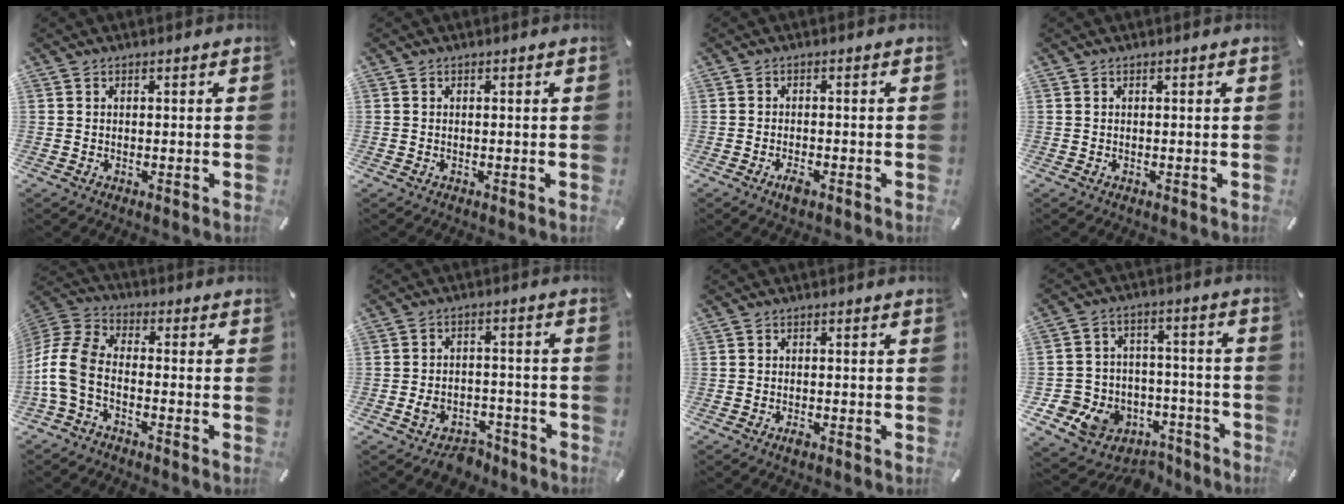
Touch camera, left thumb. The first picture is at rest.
{"total": 0.0}
{"total": 2.7, "force": [-1.6, 1.1, 1.9], "torque": [-0.045, 0.000, -0.032]}
{"total": 0.0}
{"total": 9.3, "force": [-3.9, 5.5, 6.4], "torque": [-0.162, 0.002, -0.077]}
{"total": 5.7, "force": [-4.0, 3.5, 2.1], "torque": [-0.033, 0.027, -0.072]}
{"total": 1.0, "force": [-0.6, 0.5, 0.7], "torque": [-0.015, 0.000, -0.011]}
{"total": 11.2, "force": [-5.5, 9.5, 2.2], "torque": [-0.024, 0.036, -0.083]}